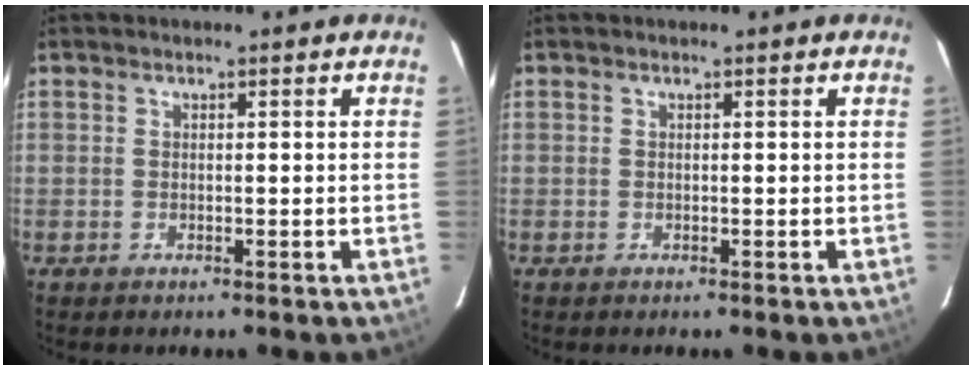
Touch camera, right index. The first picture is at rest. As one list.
[{"total": 0.0}]